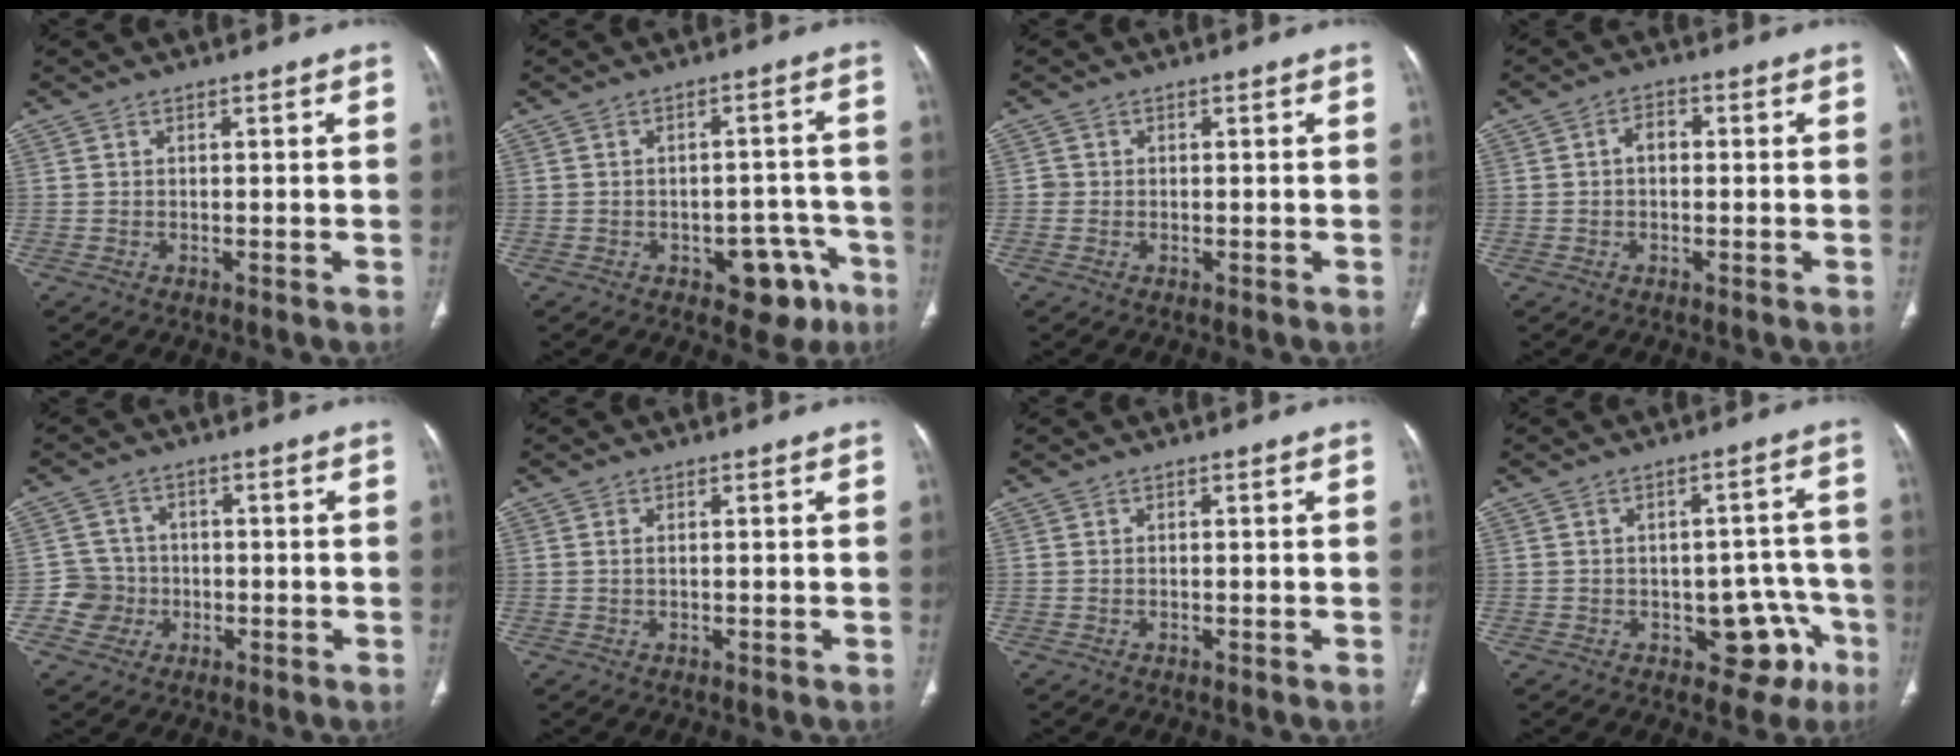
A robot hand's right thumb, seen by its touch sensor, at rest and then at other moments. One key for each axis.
{"total": 8.6, "fx": -4.4, "fy": 5.1, "fz": 5.4, "tx": -0.028, "ty": 0.036, "tz": -0.047}
{"total": 1.4, "fx": -0.2, "fy": 1.4, "fz": 0.1, "tx": 0.008, "ty": 0.006, "tz": -0.006}
{"total": 2.7, "fx": -0.1, "fy": 1.9, "fz": 1.9, "tx": -0.019, "ty": 0.014, "tz": -0.007}
{"total": 5.0, "fx": -1.3, "fy": 4.8, "fz": 0.2, "tx": 0.028, "ty": 0.015, "tz": -0.029}
{"total": 0.5, "fx": 0.1, "fy": 0.2, "fz": 0.5, "tx": -0.012, "ty": 0.002, "tz": 0.001}
{"total": 0.0}
{"total": 9.8, "fx": -4.2, "fy": 6.3, "fz": 6.3, "tx": -0.027, "ty": 0.035, "tz": -0.044}